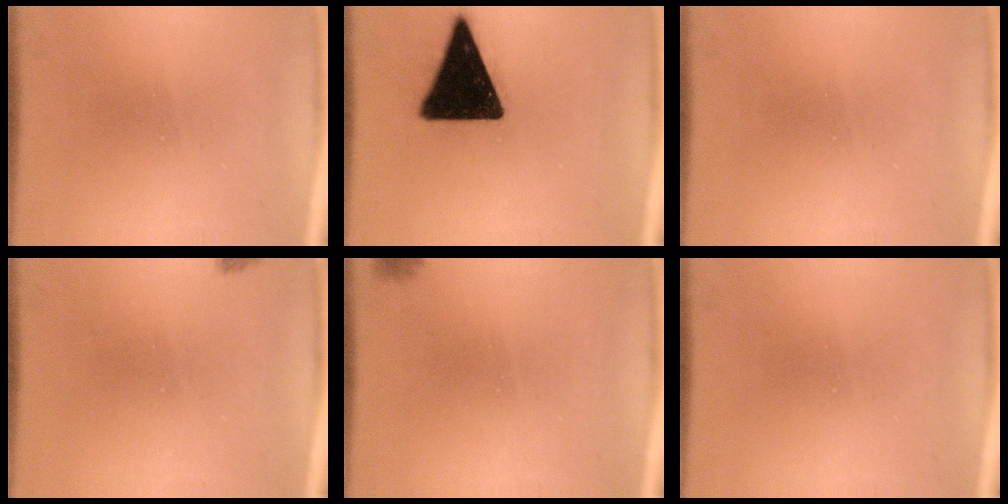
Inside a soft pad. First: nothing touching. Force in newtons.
{"total": 18.8}
{"total": 0.0}
{"total": 1.3}
{"total": 1.6}
{"total": 0.0}